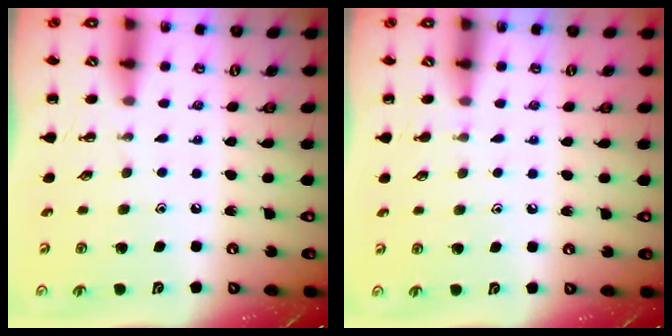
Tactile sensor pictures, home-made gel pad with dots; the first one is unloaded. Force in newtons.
{"total": 3.3, "press": 3.1, "slide": 1.2}